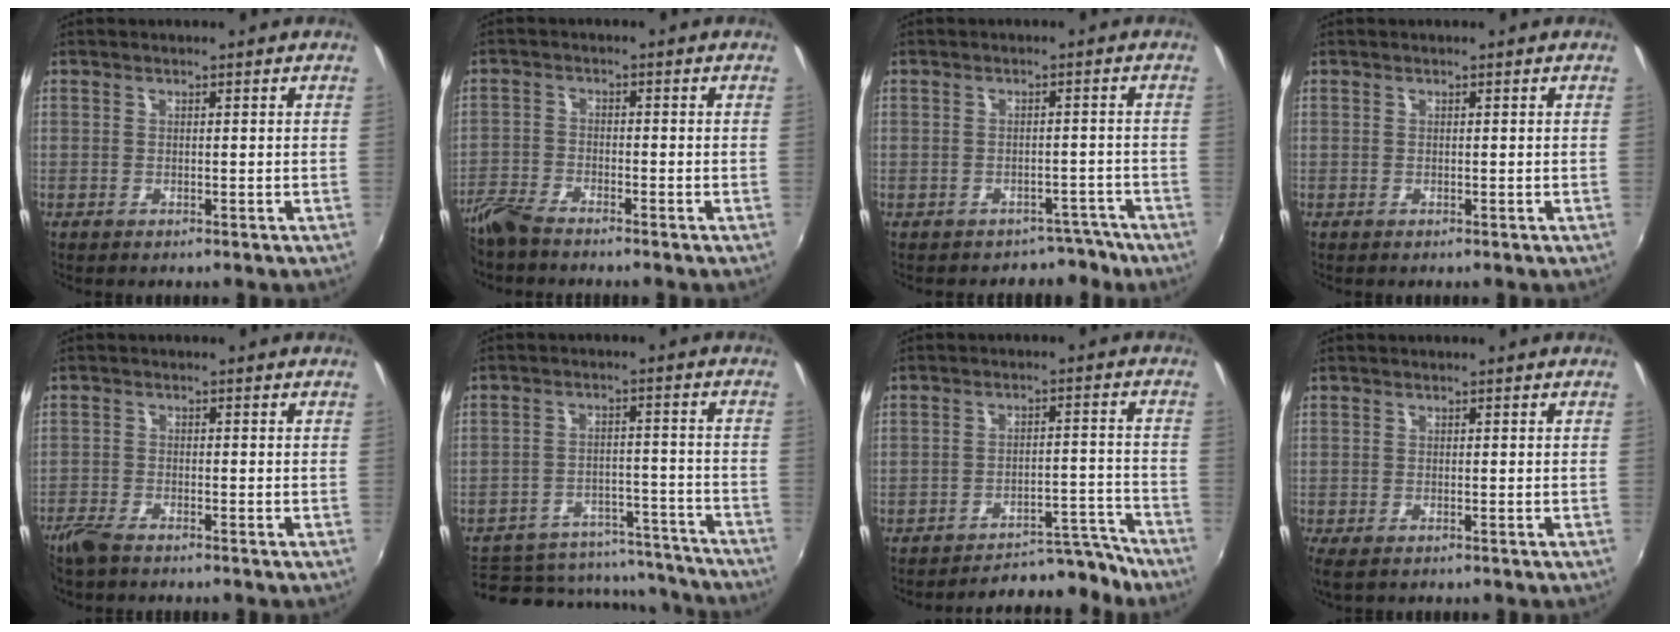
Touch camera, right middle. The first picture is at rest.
{"total": 5.5, "force": [-5.0, 1.0, 2.1], "torque": [-0.057, -0.013, -0.104]}
{"total": 5.0, "force": [-4.2, 2.6, 0.2], "torque": [0.009, 0.023, -0.047]}
{"total": 0.0}
{"total": 4.3, "force": [-3.7, 0.9, 2.0], "torque": [-0.056, -0.013, -0.075]}
{"total": 19.4, "force": [-15.7, 9.1, 6.9], "torque": [-0.153, 0.027, -0.183]}
{"total": 12.2, "force": [-11.8, 1.9, 2.1], "torque": [-0.034, 0.034, -0.155]}
{"total": 2.4, "force": [-1.3, 0.6, 1.9], "torque": [-0.038, -0.009, -0.019]}